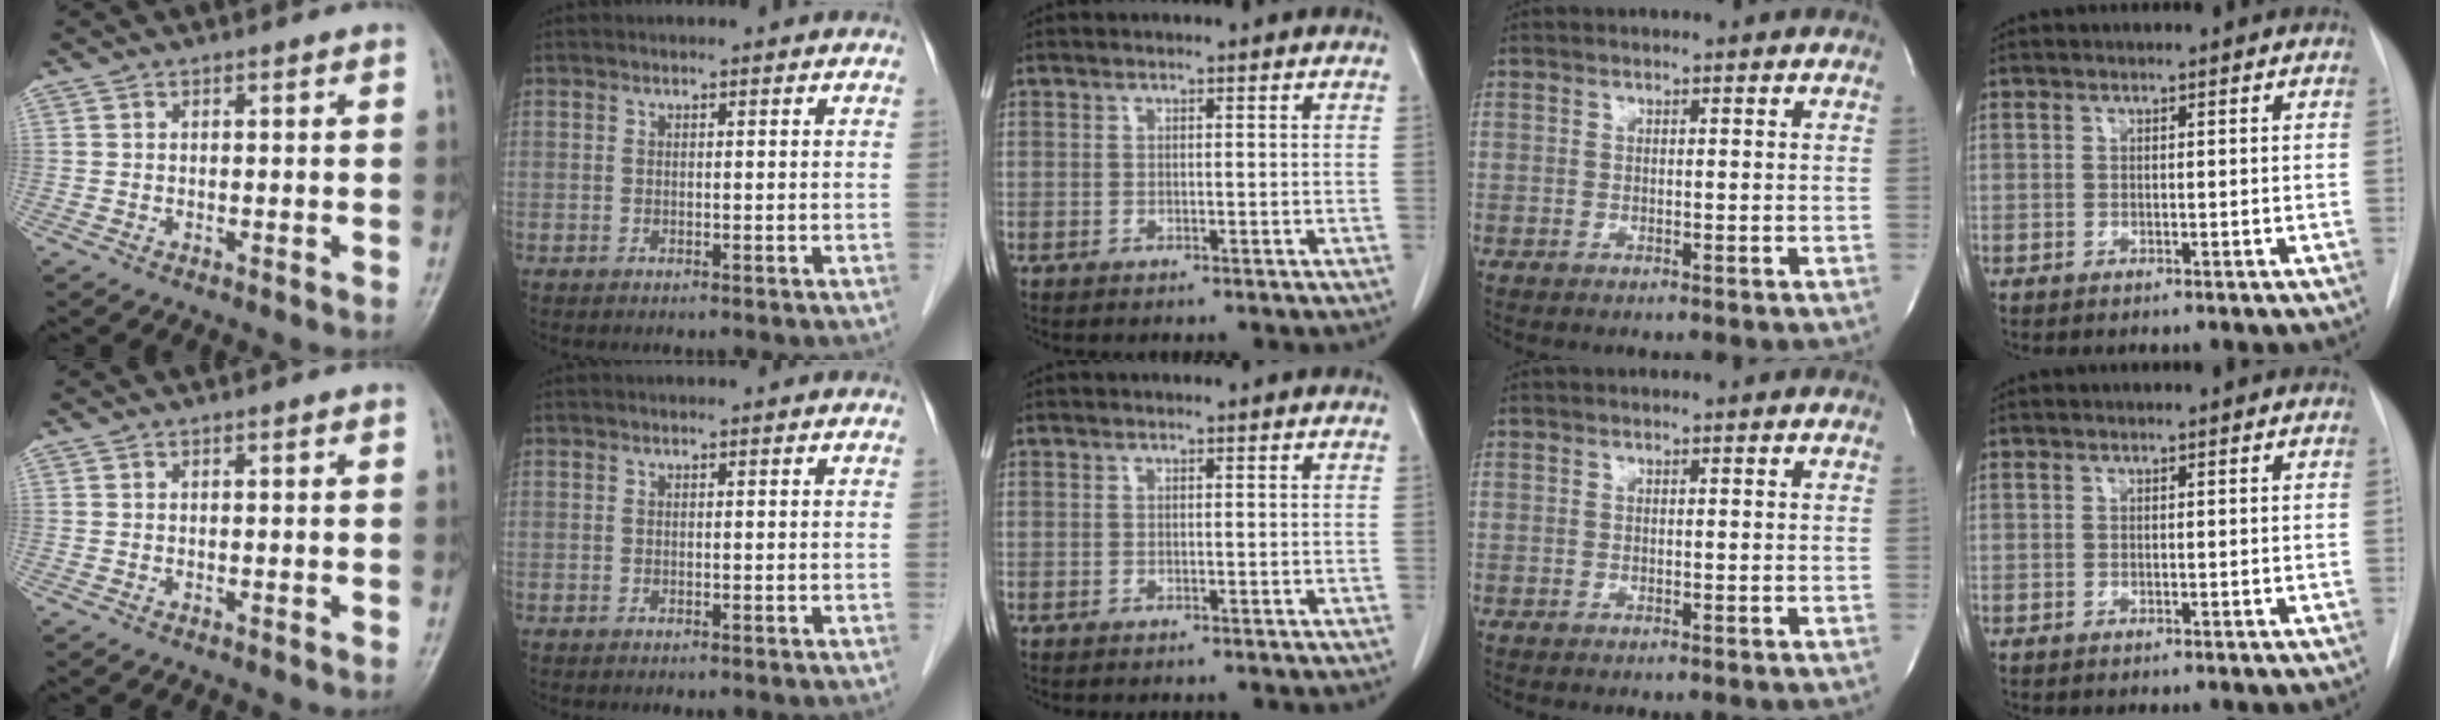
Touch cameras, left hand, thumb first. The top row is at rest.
{}